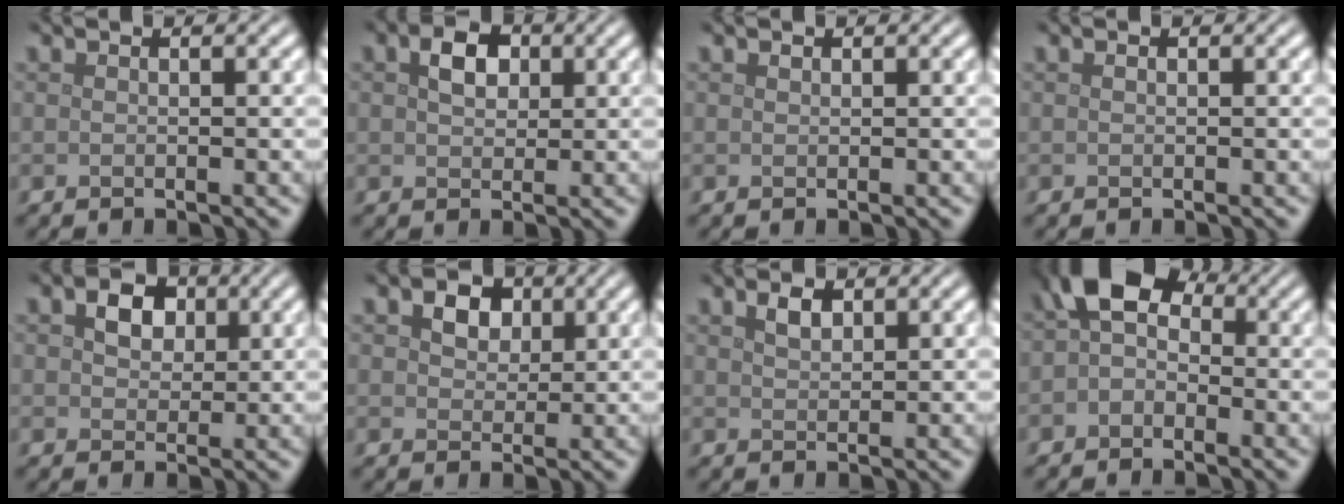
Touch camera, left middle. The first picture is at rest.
{"total": 2.8, "force": [0.9, 1.9, 1.8], "torque": [-0.035, 0.006, 0.012]}
{"total": 0.0}
{"total": 0.0}
{"total": 2.9, "force": [1.0, 2.2, 1.6], "torque": [-0.033, 0.005, 0.009]}
{"total": 3.0, "force": [1.3, 2.2, 1.6], "torque": [-0.031, 0.000, 0.013]}
{"total": 1.5, "force": [0.9, 0.8, 0.9], "torque": [-0.017, 0.003, 0.019]}
{"total": 5.3, "force": [0.3, 3.8, 3.6], "torque": [-0.057, 0.017, -0.008]}